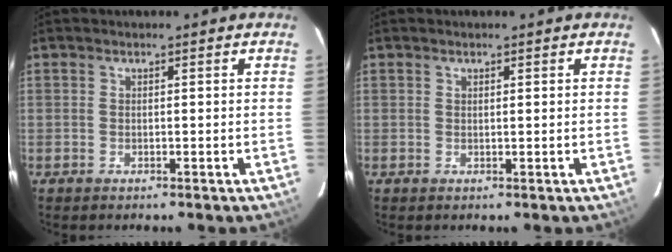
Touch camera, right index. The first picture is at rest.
{"total": 0.6, "force": [0.4, 0.0, 0.4], "torque": [-0.006, 0.001, 0.007]}